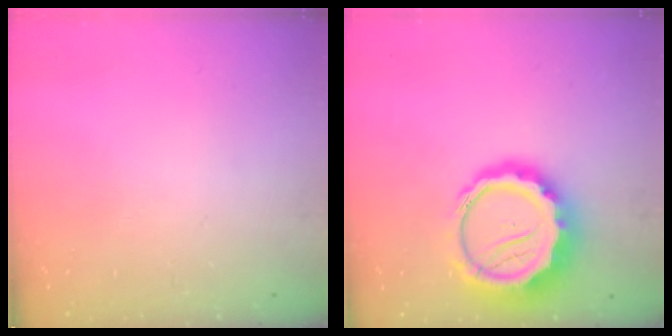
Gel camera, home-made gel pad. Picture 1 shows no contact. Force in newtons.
{"total": 14.7, "press": 14.4, "slide": 3.1}